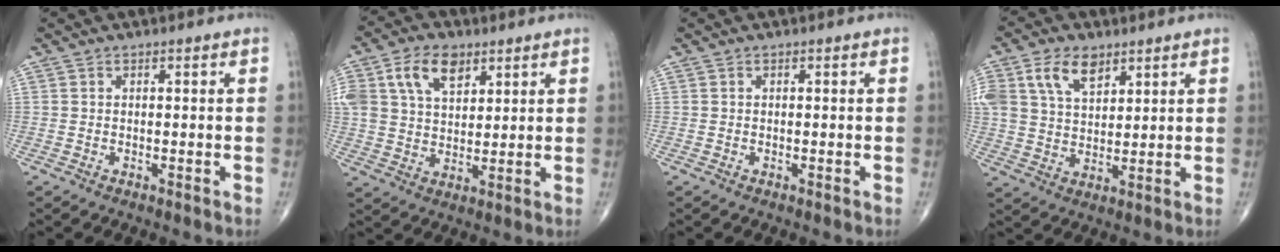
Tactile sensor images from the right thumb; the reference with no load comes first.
{"total": 12.2, "force": [5.5, 7.9, 7.5], "torque": [-0.138, -0.008, 0.106]}
{"total": 0.0}
{"total": 10.8, "force": [5.5, 6.6, 6.5], "torque": [-0.118, -0.011, 0.109]}